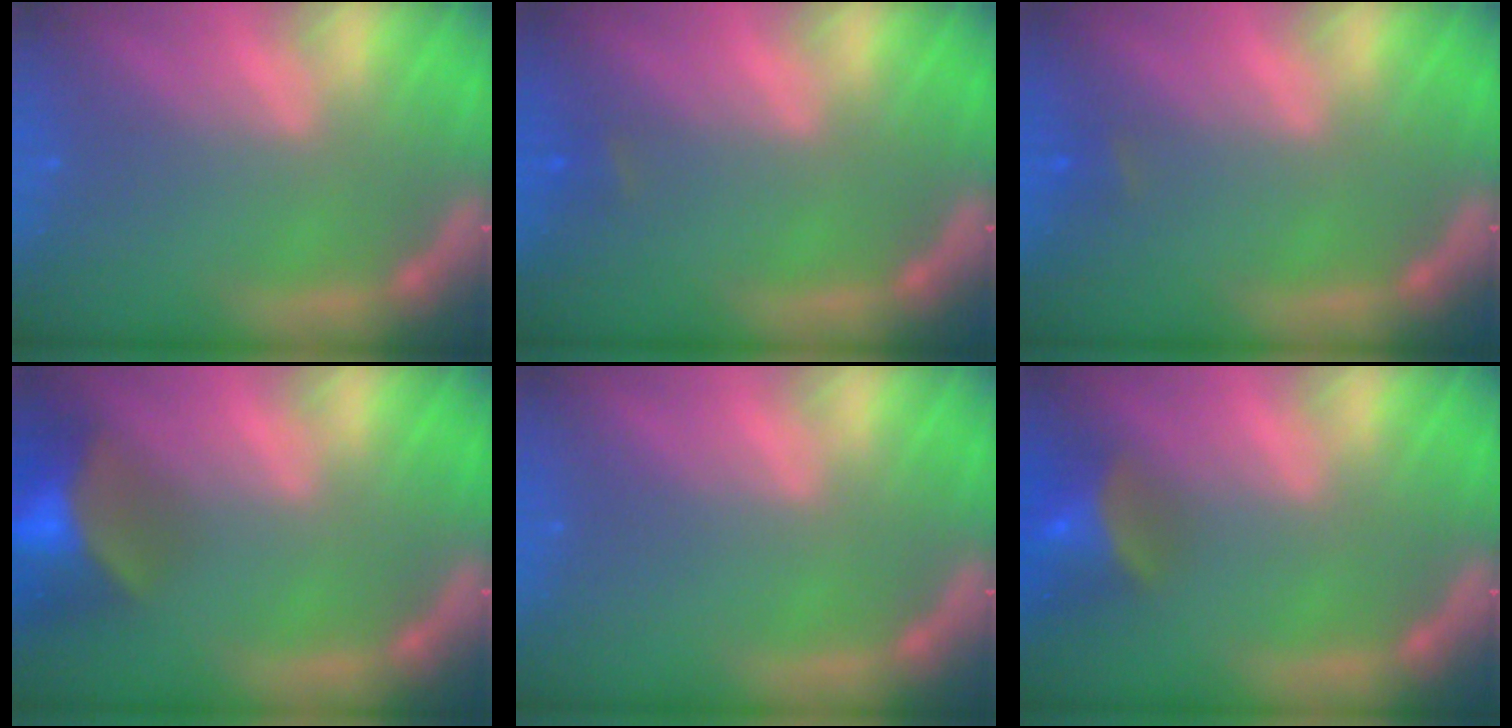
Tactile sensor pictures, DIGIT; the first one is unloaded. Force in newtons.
{"total": 0.9}
{"total": 0.9}
{"total": 9.9}
{"total": 0.0}
{"total": 5.5}